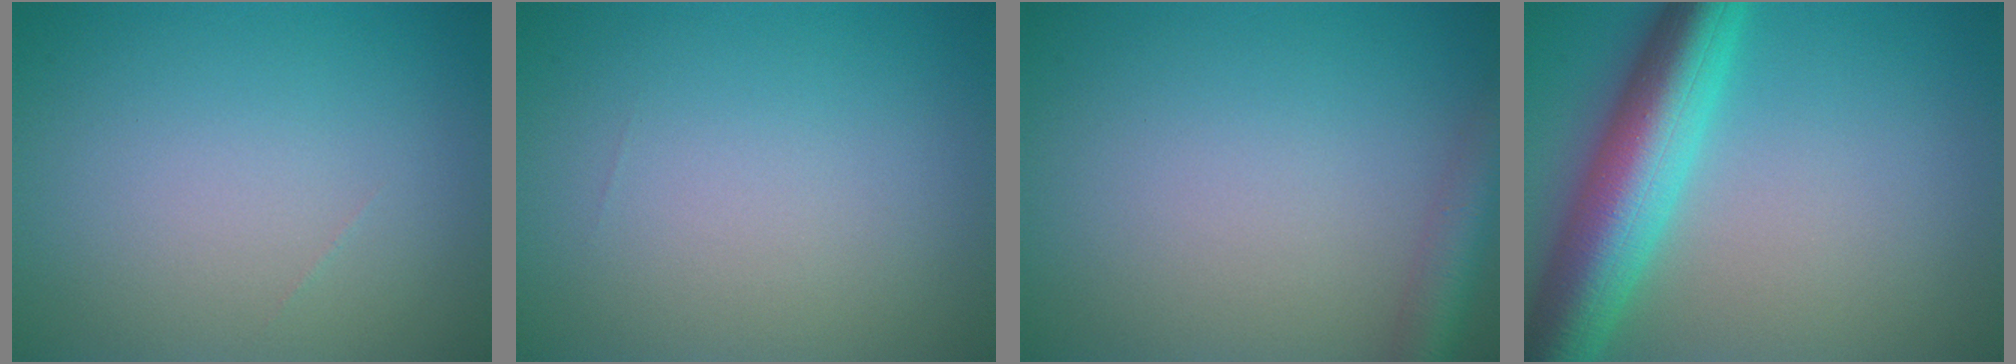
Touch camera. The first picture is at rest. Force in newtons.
{"total": 0.0}
{"total": 3.3, "press": 3.3, "slide": 0.2}
{"total": 9.0, "press": 9.0, "slide": 0.2}